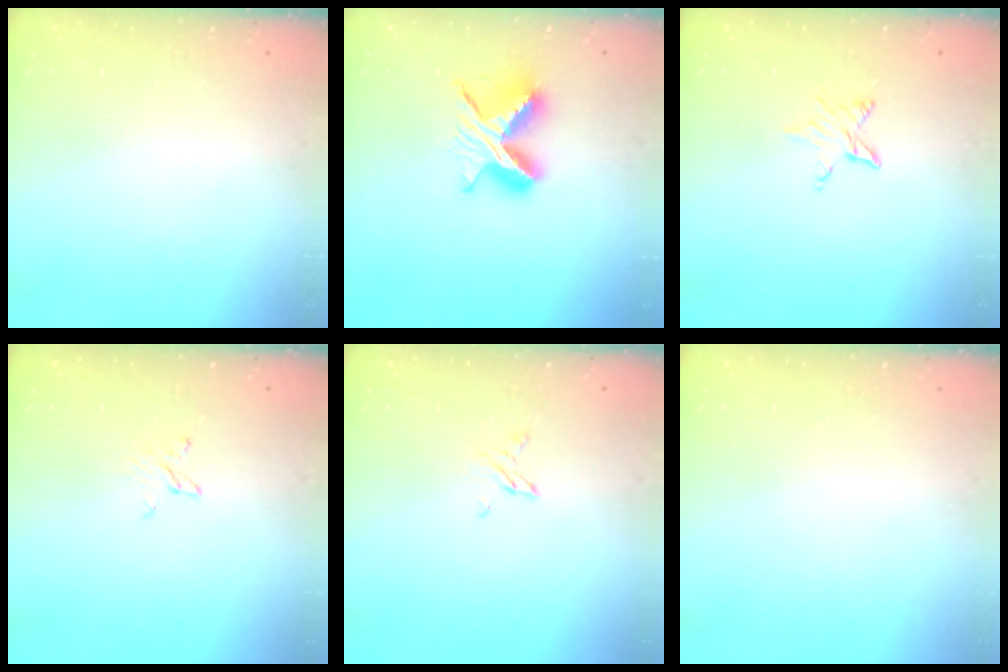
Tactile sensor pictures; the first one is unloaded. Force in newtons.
{"total": 9.3, "press": 9.3, "slide": 0.3}
{"total": 3.9, "press": 3.9, "slide": 0.4}
{"total": 2.9, "press": 2.9, "slide": 0.2}
{"total": 3.2, "press": 3.2, "slide": 0.4}
{"total": 0.0}